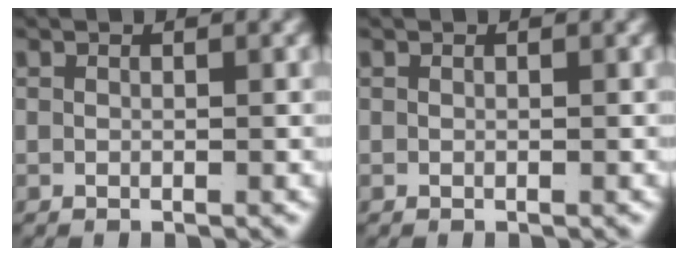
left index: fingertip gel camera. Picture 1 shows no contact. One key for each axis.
{"total": 0.0}